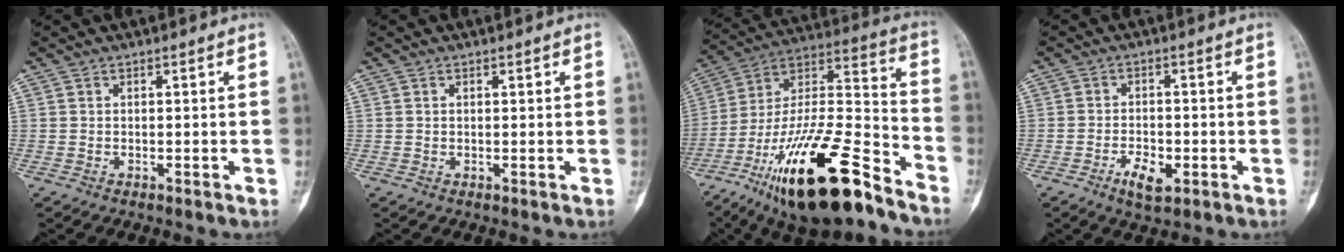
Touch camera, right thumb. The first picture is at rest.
{"total": 0.0}
{"total": 27.2, "force": [-16.7, 8.8, 19.5], "torque": [-0.352, 0.073, -0.287]}
{"total": 5.1, "force": [-2.3, 2.5, 3.8], "torque": [-0.059, 0.011, -0.037]}